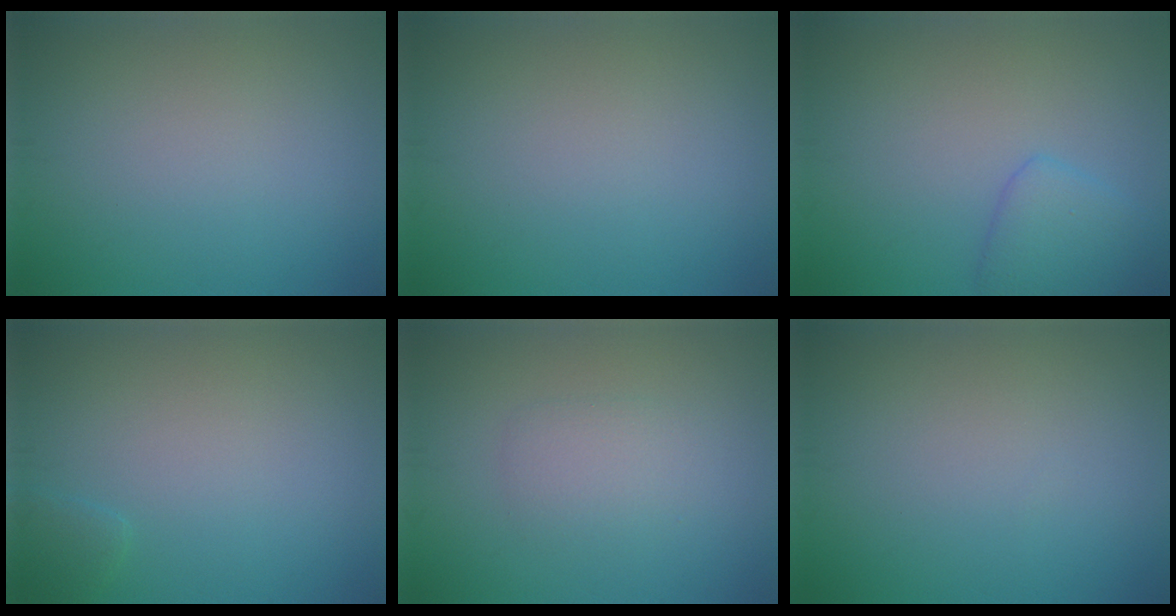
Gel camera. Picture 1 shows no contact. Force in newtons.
{"total": 0.0}
{"total": 2.8, "press": 2.8, "slide": 0.2}
{"total": 1.0, "press": 1.0, "slide": 0.1}
{"total": 1.9, "press": 1.9, "slide": 0.0}
{"total": 0.0}